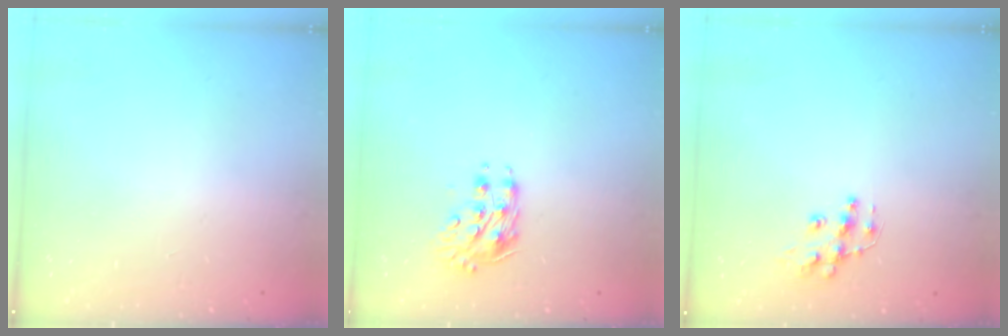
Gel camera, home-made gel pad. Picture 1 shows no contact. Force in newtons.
{"total": 9.4, "press": 9.4, "slide": 0.9}
{"total": 9.8, "press": 9.7, "slide": 0.5}